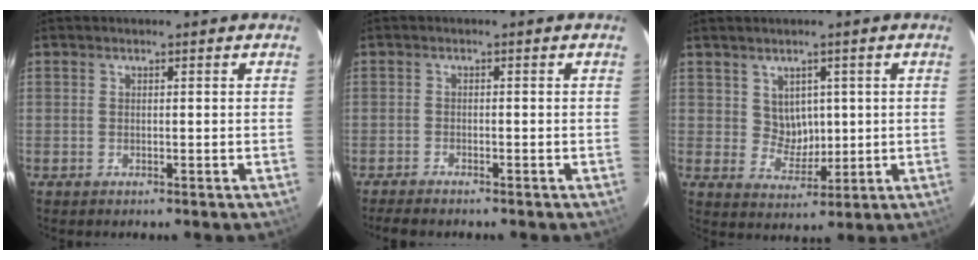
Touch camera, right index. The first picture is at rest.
{"total": 4.3, "force": [-3.8, 0.7, 1.8], "torque": [-0.047, -0.014, -0.066]}
{"total": 4.8, "force": [1.5, 4.2, 1.6], "torque": [-0.026, 0.004, 0.038]}